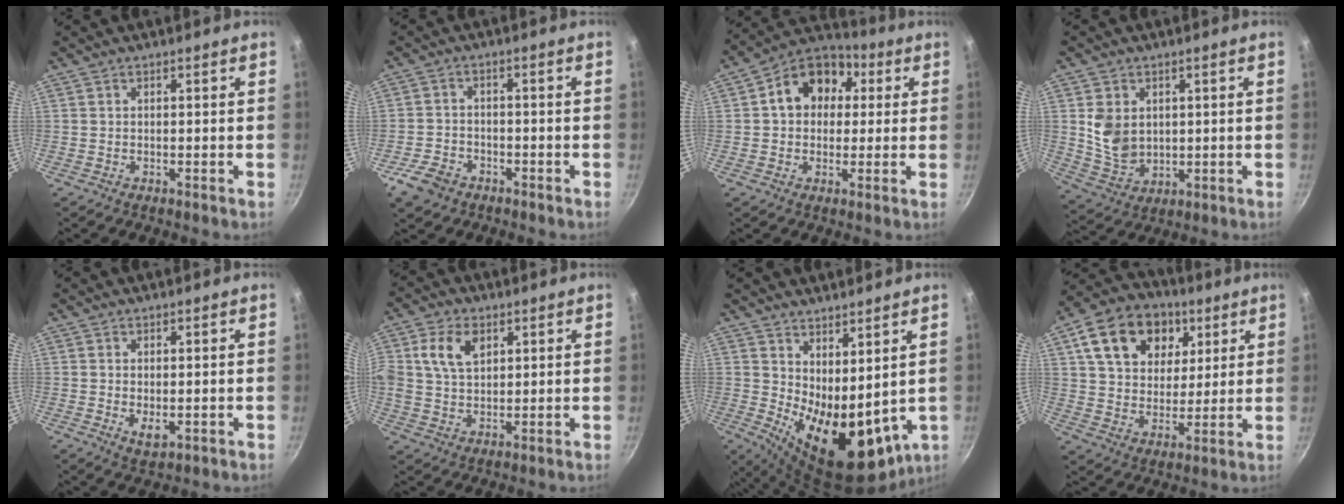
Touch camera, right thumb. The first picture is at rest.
{"total": 5.9, "force": [-3.6, 4.0, 2.5], "torque": [-0.049, 0.028, -0.062]}
{"total": 12.8, "force": [2.7, 10.1, 7.4], "torque": [-0.081, 0.023, 0.023]}
{"total": 8.9, "force": [1.7, 6.9, 5.4], "torque": [-0.084, -0.021, 0.047]}
{"total": 3.2, "force": [-0.3, 1.7, 2.6], "torque": [-0.045, -0.011, 0.000]}
{"total": 8.7, "force": [3.1, 5.8, 5.8], "torque": [-0.099, -0.003, 0.054]}
{"total": 15.3, "force": [2.4, 7.4, 13.2], "torque": [-0.168, -0.036, 0.063]}
{"total": 18.7, "force": [7.7, 13.6, 10.3], "torque": [-0.153, -0.007, 0.123]}